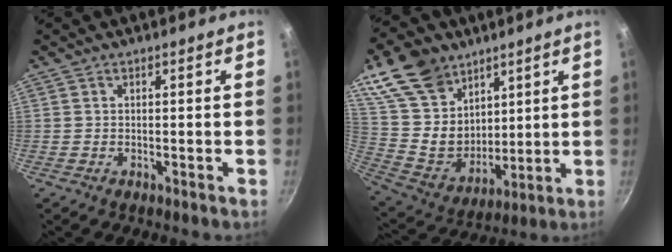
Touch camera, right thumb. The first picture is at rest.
{"total": 20.0, "force": [11.4, 13.7, 9.1], "torque": [-0.135, -0.058, 0.230]}